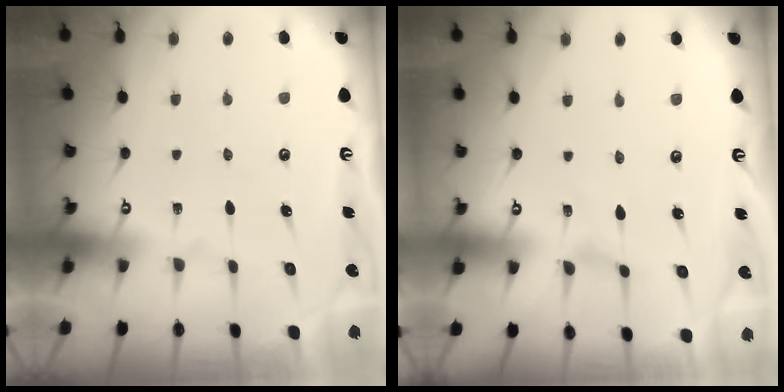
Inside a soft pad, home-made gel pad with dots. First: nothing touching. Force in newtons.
{"total": 0.0}